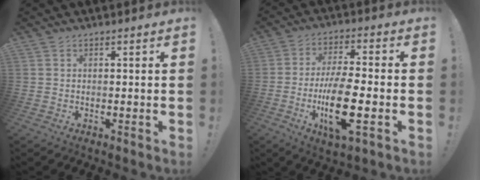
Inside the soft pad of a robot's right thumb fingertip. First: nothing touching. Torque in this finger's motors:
{"motor_torque": [2.25, 1.95, 1.53, -0.51, 0.15]}